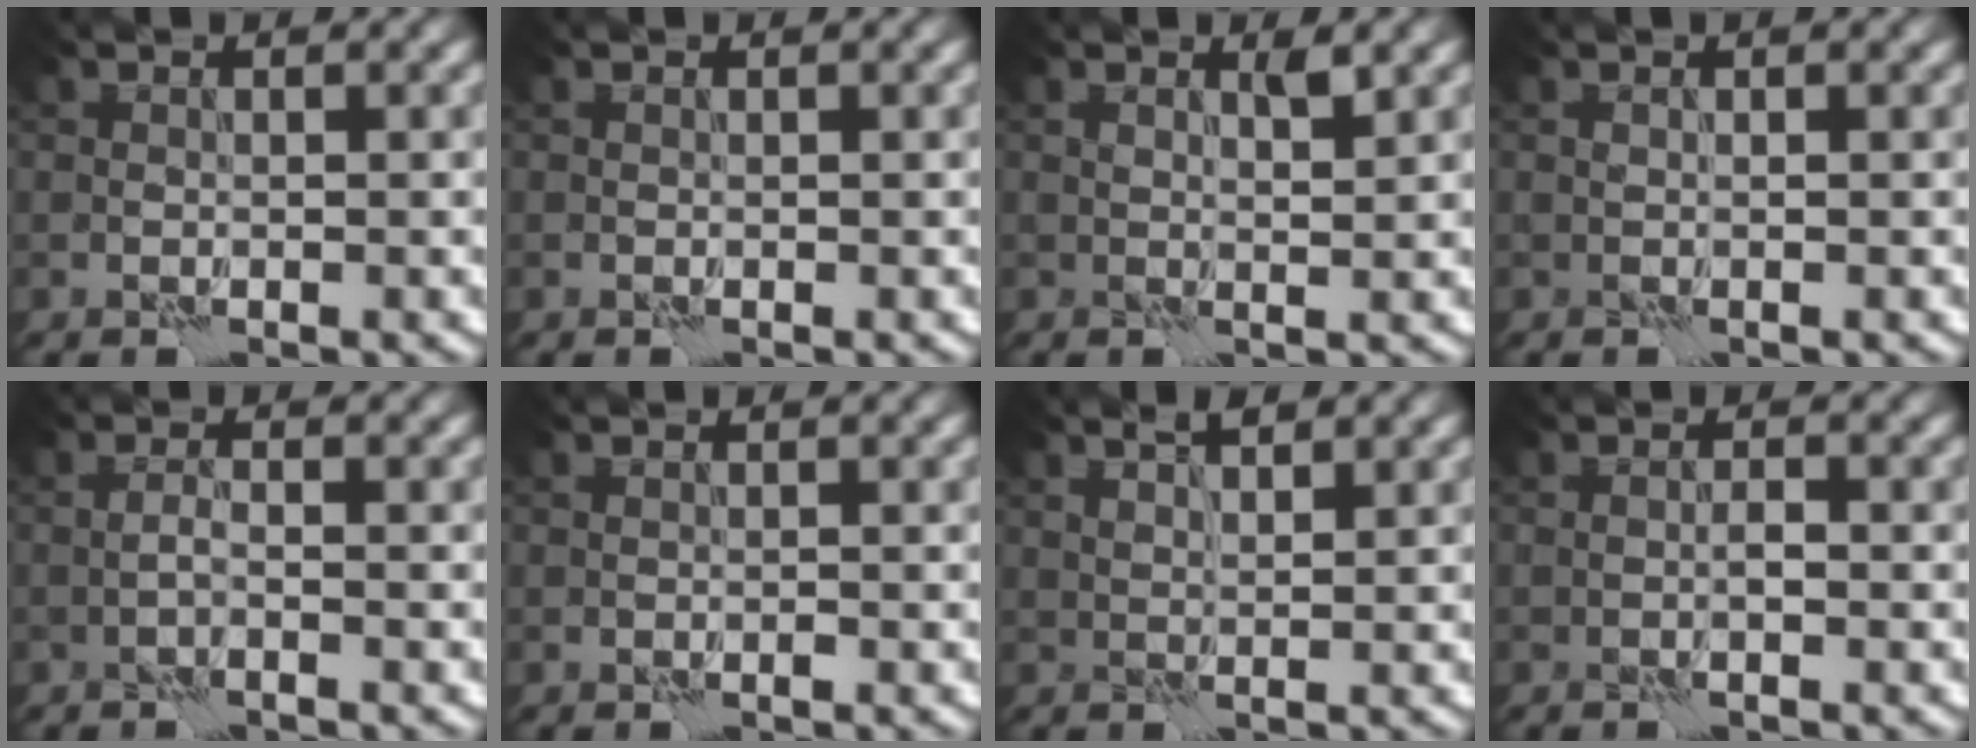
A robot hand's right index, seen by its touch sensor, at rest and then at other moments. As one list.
[{"total": 0.0}, {"total": 1.5, "force": [1.3, -0.7, 0.1], "torque": [-0.004, -0.005, 0.026]}, {"total": 0.9, "force": [0.6, -0.6, -0.2], "torque": [0.002, -0.002, 0.015]}, {"total": 0.7, "force": [0.0, -0.7, 0.1], "torque": [-0.004, 0.003, 0.000]}, {"total": 0.0}, {"total": 1.9, "force": [1.8, -0.4, 0.3], "torque": [-0.004, -0.003, 0.037]}, {"total": 0.7, "force": [0.2, -0.6, 0.2], "torque": [-0.003, 0.002, 0.006]}]